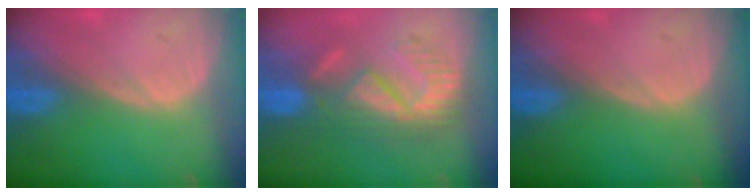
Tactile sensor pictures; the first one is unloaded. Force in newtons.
{"total": 8.2, "press": 7.9, "slide": 2.4}
{"total": 0.0}